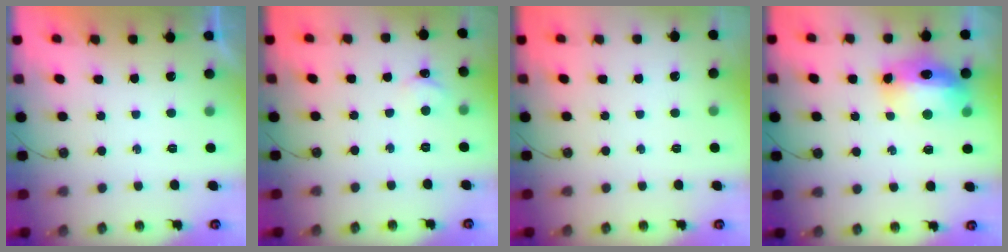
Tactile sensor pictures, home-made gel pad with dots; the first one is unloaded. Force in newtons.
{"total": 2.0, "press": 2.0, "slide": 0.3}
{"total": 0.0}
{"total": 13.9, "press": 13.6, "slide": 2.6}